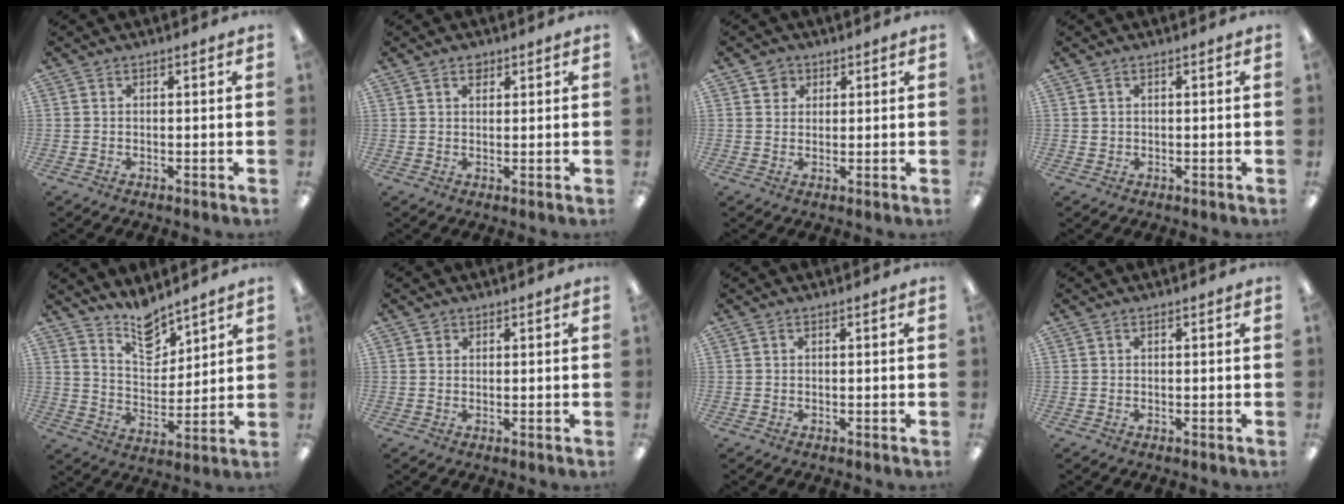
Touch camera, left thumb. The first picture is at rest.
{"total": 2.6, "force": [1.7, 1.5, 1.1], "torque": [-0.009, -0.004, 0.028]}
{"total": 2.8, "force": [1.6, 2.3, 0.4], "torque": [0.004, -0.002, 0.026]}
{"total": 1.1, "force": [0.6, 0.8, 0.5], "torque": [-0.012, 0.004, 0.010]}
{"total": 10.0, "force": [8.7, 3.9, 3.0], "torque": [-0.042, -0.064, 0.159]}
{"total": 0.9, "force": [0.6, 0.6, 0.0], "torque": [0.000, 0.001, 0.013]}
{"total": 0.0}
{"total": 0.0}